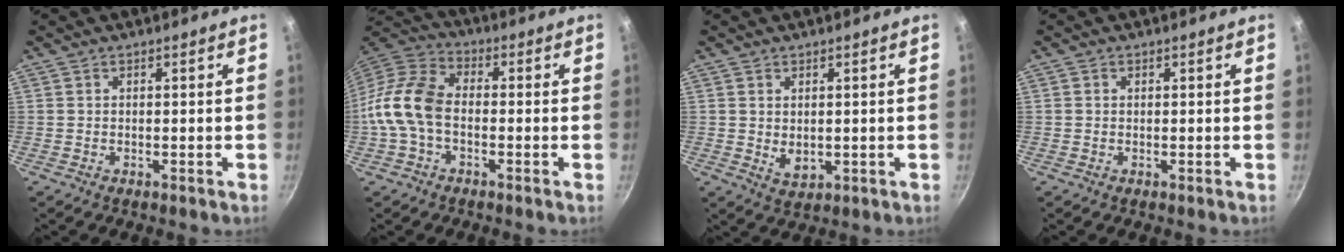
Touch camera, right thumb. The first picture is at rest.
{"total": 12.0, "force": [-2.3, 7.6, 8.9], "torque": [-0.165, 0.038, -0.066]}
{"total": 3.5, "force": [0.5, 2.4, 2.6], "torque": [-0.040, -0.012, 0.015]}
{"total": 0.5, "force": [0.1, 0.5, 0.1], "torque": [0.000, 0.003, 0.000]}